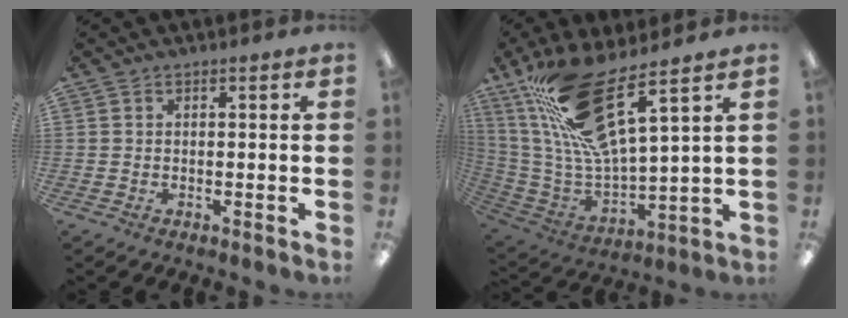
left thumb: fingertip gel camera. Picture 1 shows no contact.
{"total": 20.8, "force": [13.3, 5.5, 15.0], "torque": [-0.300, -0.069, 0.227]}